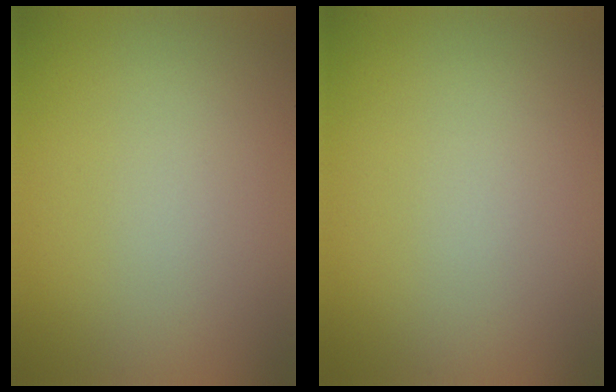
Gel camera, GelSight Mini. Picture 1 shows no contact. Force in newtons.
{"total": 0.0}